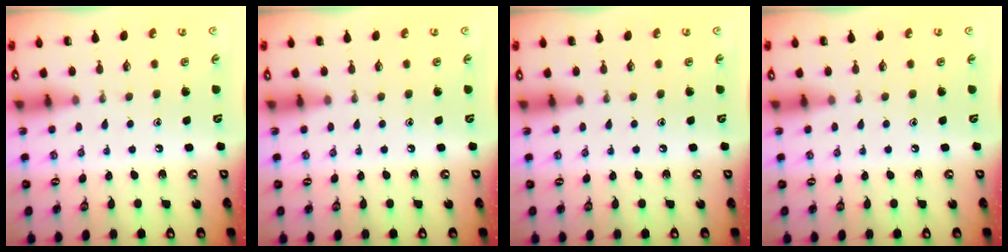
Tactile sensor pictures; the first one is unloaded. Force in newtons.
{"total": 0.0}
{"total": 0.0}
{"total": 0.0}